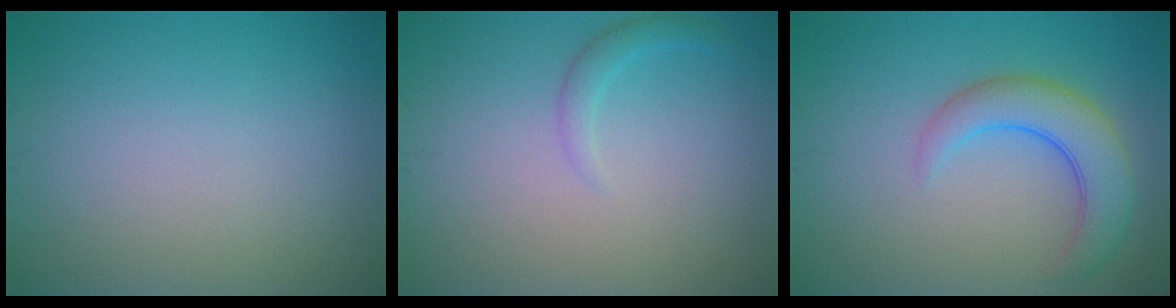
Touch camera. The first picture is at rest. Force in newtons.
{"total": 1.4, "press": 1.4, "slide": 0.1}
{"total": 4.7, "press": 4.7, "slide": 0.3}